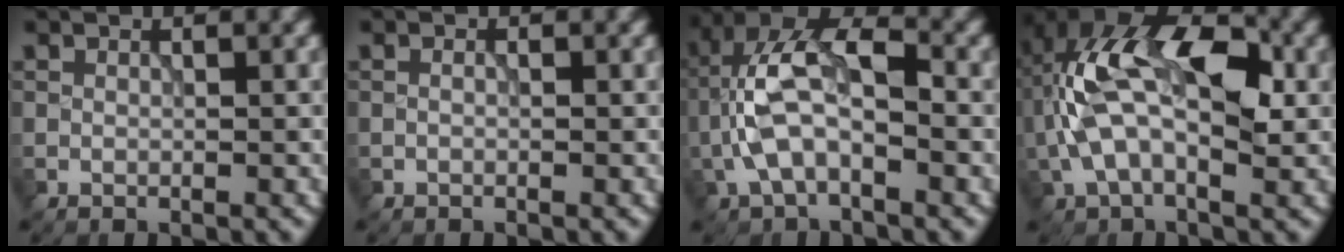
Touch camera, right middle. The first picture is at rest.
{"total": 0.7, "force": [0.0, 0.4, 0.6], "torque": [-0.005, -0.007, -0.003]}
{"total": 7.1, "force": [-1.3, 3.5, 6.0], "torque": [-0.132, 0.020, -0.028]}
{"total": 10.7, "force": [0.5, 5.8, 8.9], "torque": [-0.175, 0.021, -0.002]}